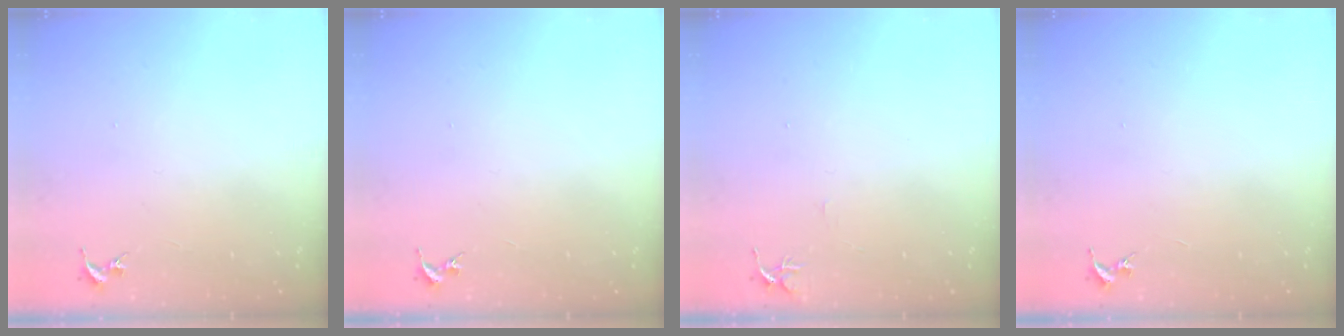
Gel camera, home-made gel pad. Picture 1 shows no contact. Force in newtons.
{"total": 0.0}
{"total": 5.6, "press": 5.6, "slide": 0.5}
{"total": 0.0}